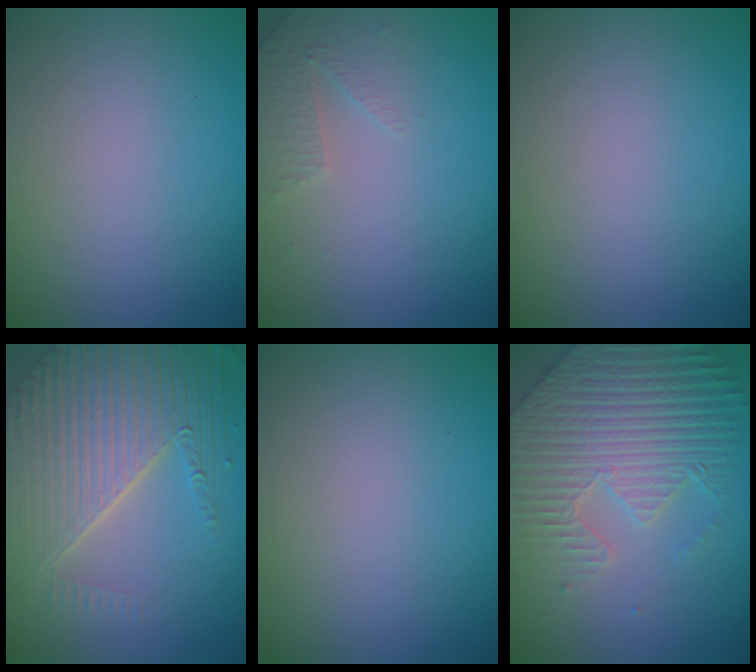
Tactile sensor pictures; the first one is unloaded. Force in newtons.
{"total": 1.9, "press": 1.8, "slide": 0.5}
{"total": 0.0}
{"total": 8.7, "press": 5.8, "slide": 6.5}
{"total": 0.0}
{"total": 6.5, "press": 5.6, "slide": 3.2}